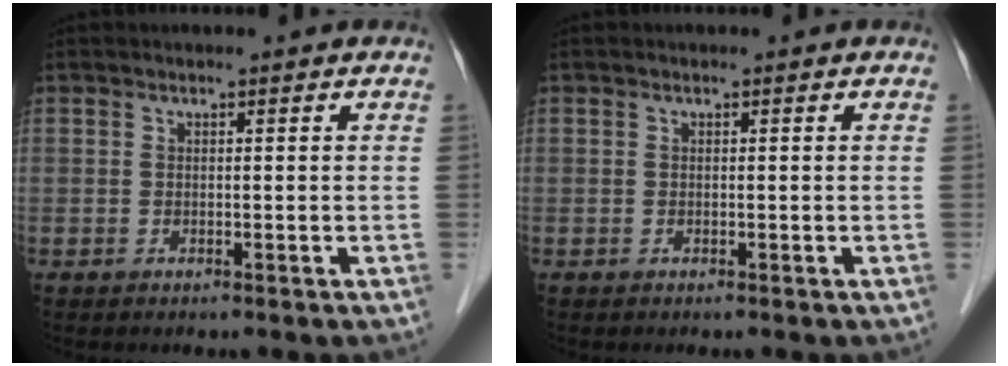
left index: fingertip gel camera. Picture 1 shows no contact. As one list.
[{"total": 0.0}]